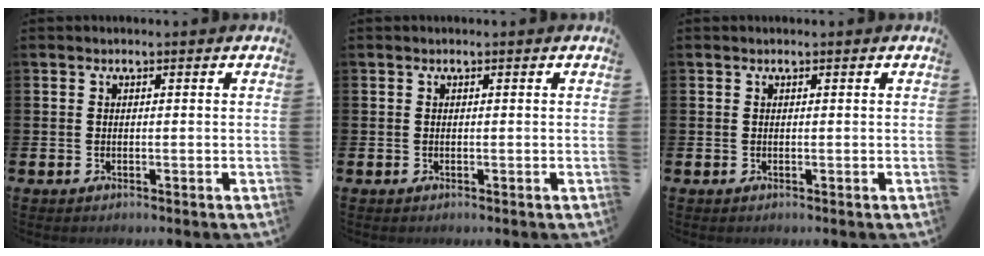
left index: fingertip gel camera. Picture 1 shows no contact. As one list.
[{"total": 0.0}, {"total": 0.0}]